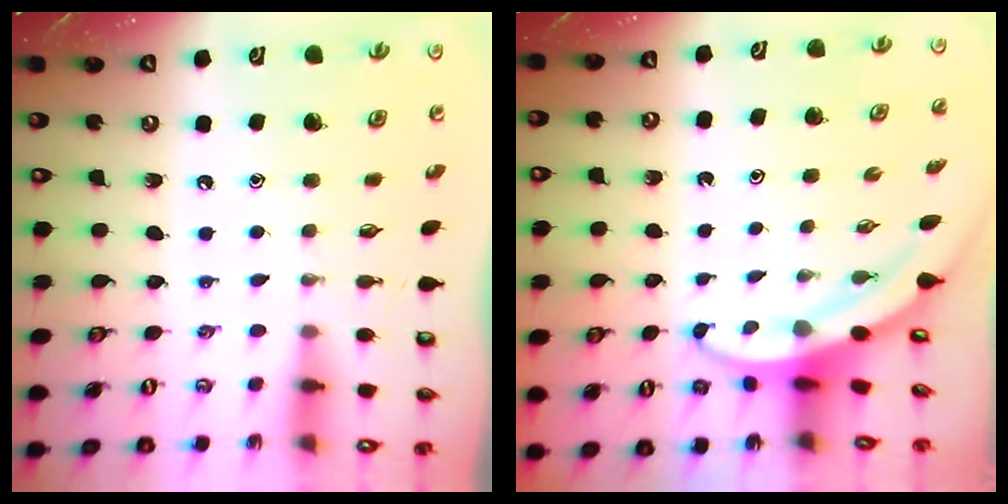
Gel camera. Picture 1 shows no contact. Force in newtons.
{"total": 3.6, "press": 3.6, "slide": 0.1}